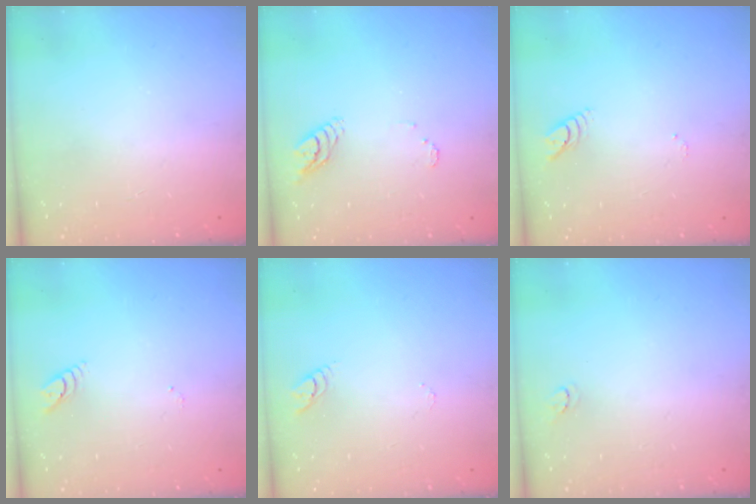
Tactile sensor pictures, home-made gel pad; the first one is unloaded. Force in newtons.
{"total": 5.8, "press": 5.8, "slide": 0.3}
{"total": 3.7, "press": 3.7, "slide": 0.4}
{"total": 3.0, "press": 2.9, "slide": 0.4}
{"total": 3.2, "press": 3.2, "slide": 0.3}
{"total": 3.1, "press": 3.1, "slide": 0.2}